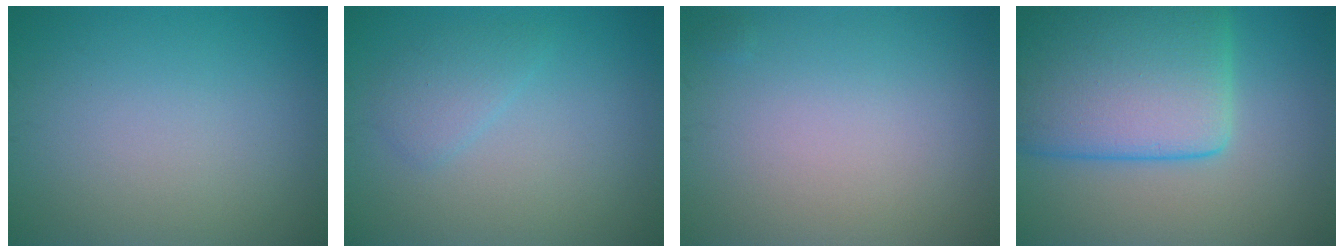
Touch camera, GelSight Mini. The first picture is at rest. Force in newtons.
{"total": 1.8, "press": 1.8, "slide": 0.1}
{"total": 0.0}
{"total": 12.0, "press": 12.0, "slide": 0.1}